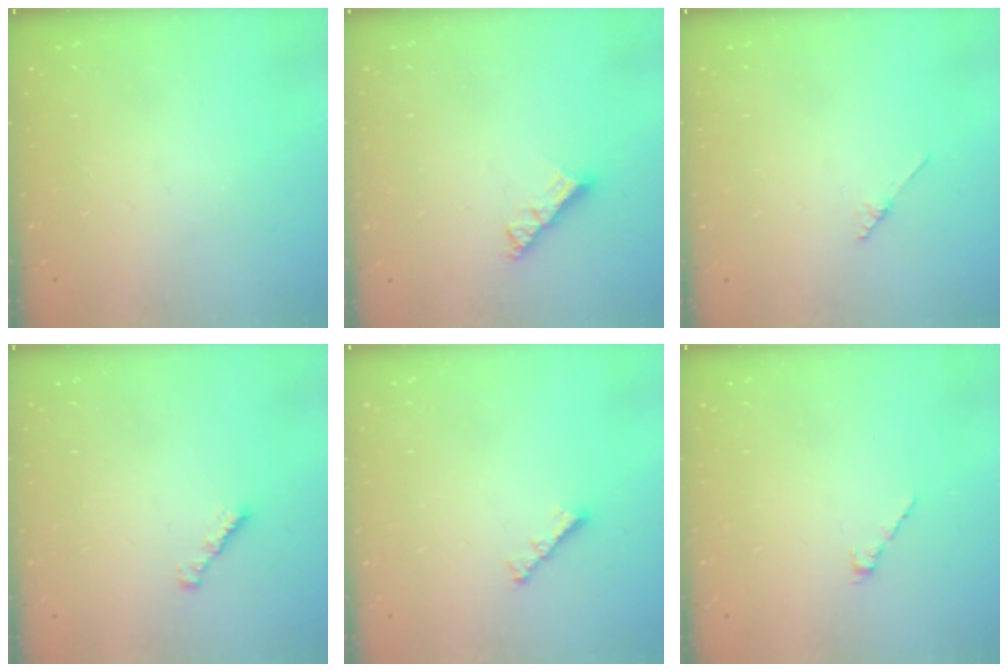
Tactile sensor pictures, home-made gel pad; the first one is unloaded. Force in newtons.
{"total": 6.6, "press": 6.6, "slide": 0.6}
{"total": 2.1, "press": 2.1, "slide": 0.1}
{"total": 1.6, "press": 1.5, "slide": 0.4}
{"total": 2.8, "press": 2.7, "slide": 0.6}
{"total": 2.1, "press": 2.0, "slide": 0.7}